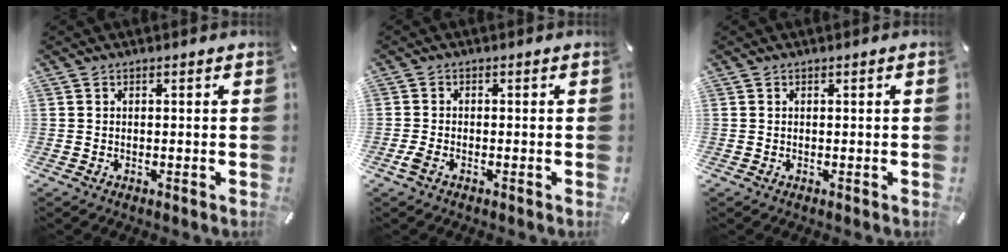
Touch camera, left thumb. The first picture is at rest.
{"total": 2.0, "force": [-1.1, 0.9, 1.4], "torque": [-0.038, -0.002, -0.024]}
{"total": 0.0}